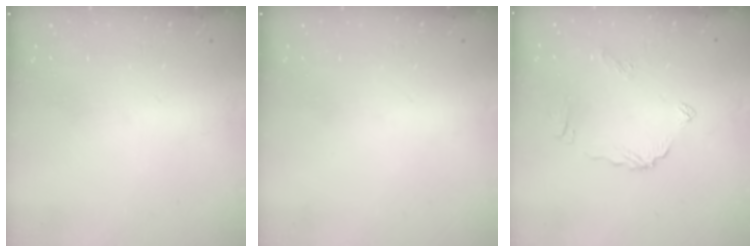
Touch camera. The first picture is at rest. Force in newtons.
{"total": 0.0}
{"total": 8.0, "press": 8.0, "slide": 0.9}